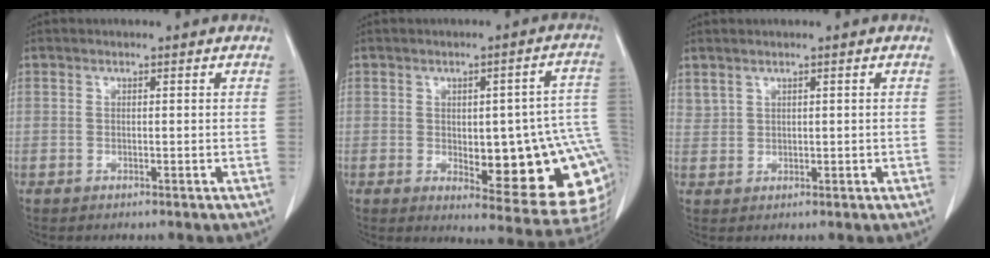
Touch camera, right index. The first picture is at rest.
{"total": 19.3, "force": [-2.5, 6.2, 18.1], "torque": [-0.144, 0.022, -0.004]}
{"total": 1.6, "force": [1.3, 0.8, 0.4], "torque": [-0.011, 0.009, 0.036]}